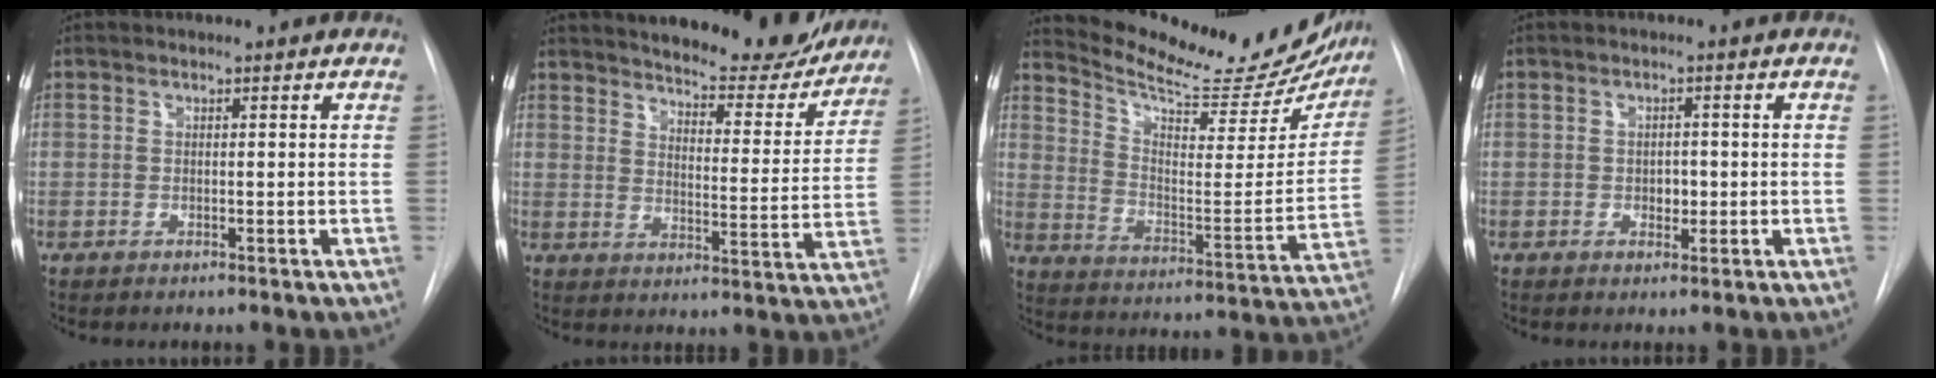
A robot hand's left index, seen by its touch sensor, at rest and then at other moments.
{"total": 19.1, "force": [17.6, 3.9, 6.4], "torque": [-0.083, -0.042, 0.222]}
{"total": 24.4, "force": [22.3, 5.4, 8.3], "torque": [-0.122, -0.063, 0.300]}
{"total": 2.0, "force": [-0.3, 1.4, 1.4], "torque": [-0.018, 0.002, -0.001]}